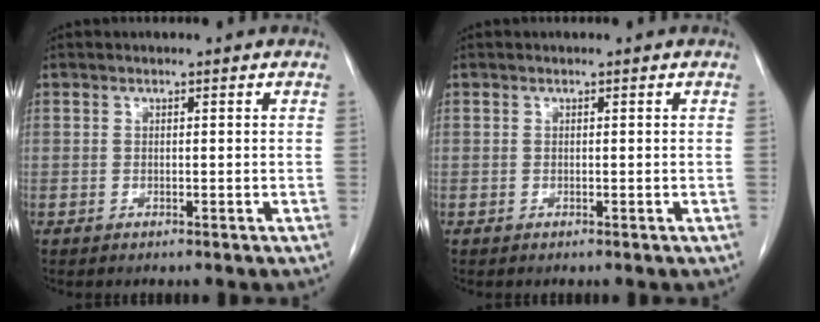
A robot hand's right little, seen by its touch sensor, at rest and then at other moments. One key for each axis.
{"total": 0.0}